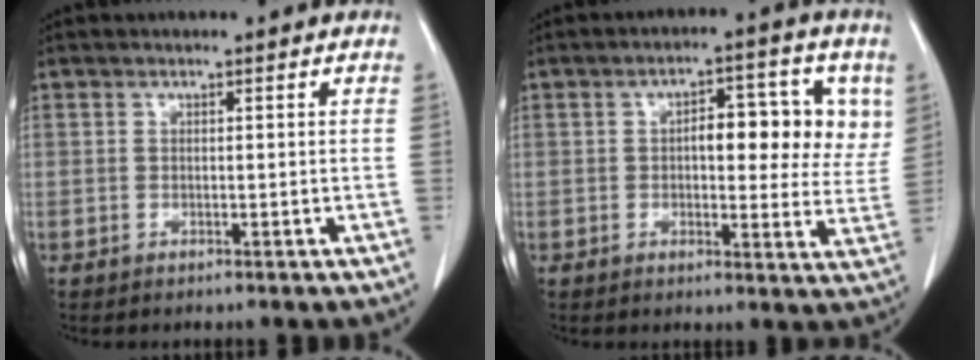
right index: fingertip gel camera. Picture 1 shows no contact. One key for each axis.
{"total": 10.4, "fx": 2.6, "fy": 4.6, "fz": 9.0, "tx": -0.106, "ty": 0.024, "tz": 0.031}